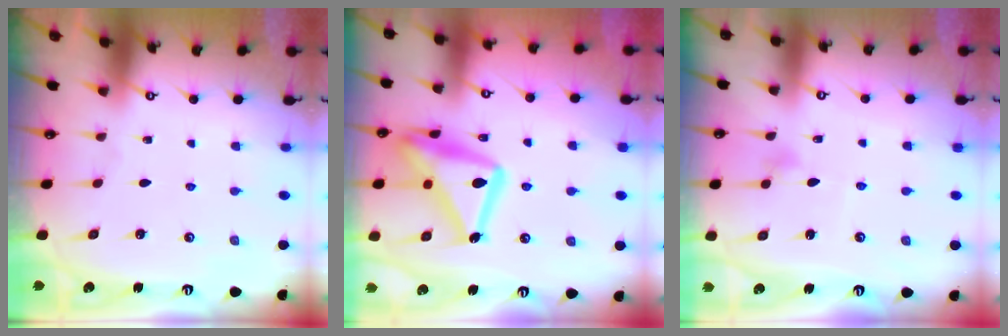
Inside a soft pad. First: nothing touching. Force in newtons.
{"total": 21.5, "press": 21.4, "slide": 1.8}
{"total": 5.3, "press": 5.2, "slide": 0.7}